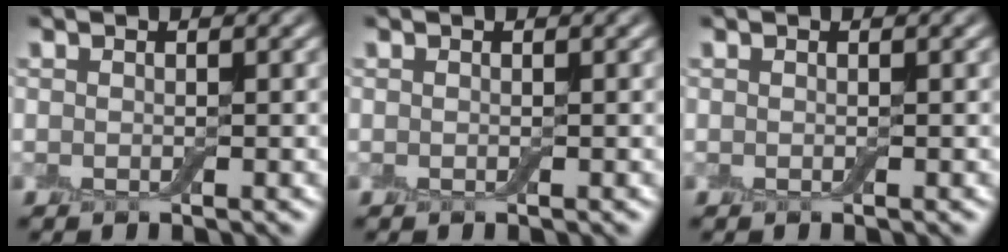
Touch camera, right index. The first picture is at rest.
{"total": 0.0}
{"total": 0.0}